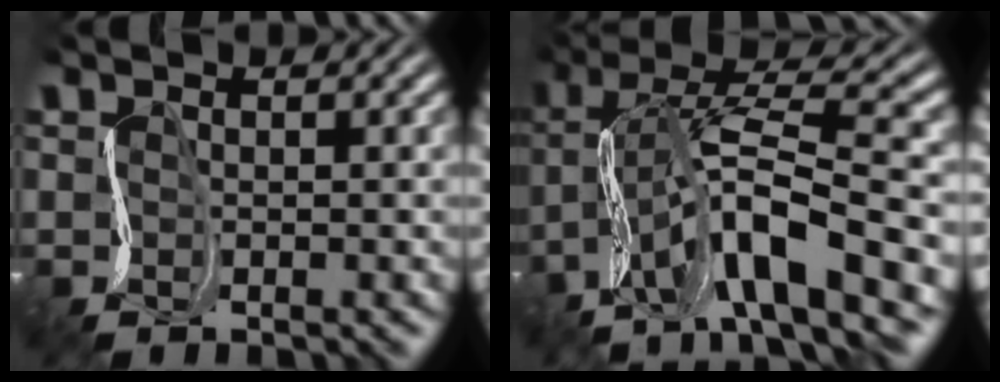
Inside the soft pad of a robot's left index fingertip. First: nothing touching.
{"total": 10.6, "force": [-3.2, 3.1, 9.7], "torque": [-0.173, 0.026, -0.060]}